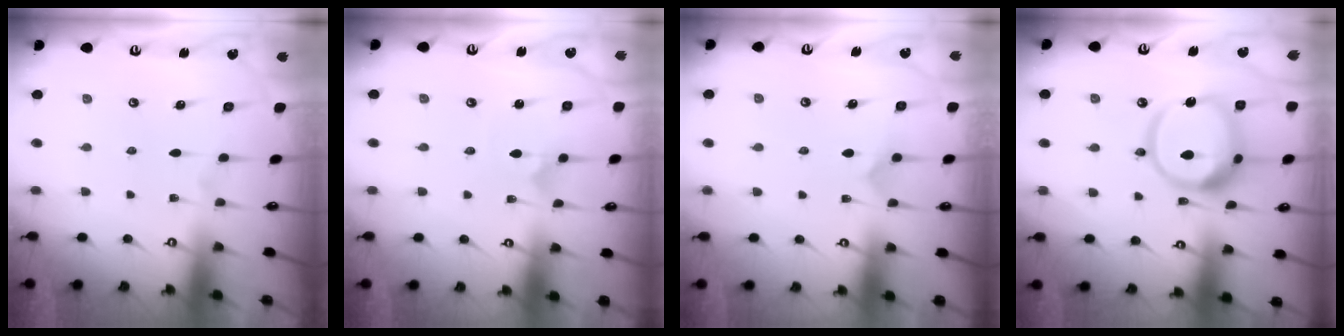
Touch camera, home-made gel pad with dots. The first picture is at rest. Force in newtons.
{"total": 1.3, "press": 1.3, "slide": 0.1}
{"total": 4.7, "press": 4.7, "slide": 0.5}
{"total": 16.8, "press": 16.7, "slide": 2.0}